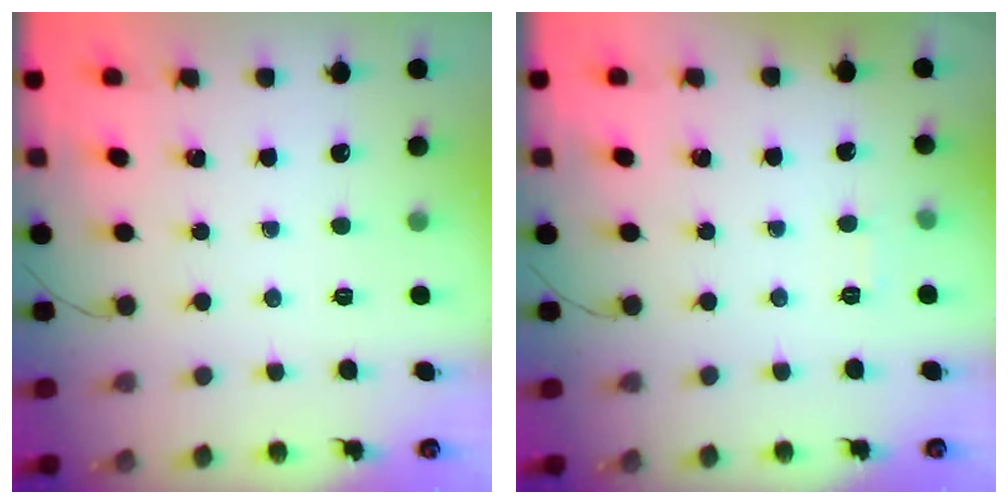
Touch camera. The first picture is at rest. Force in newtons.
{"total": 1.9, "press": 1.4, "slide": 1.3}